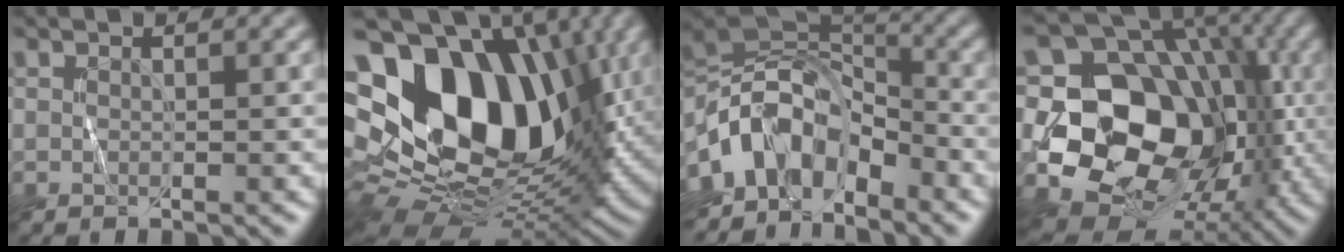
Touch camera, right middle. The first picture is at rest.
{"total": 19.7, "force": [4.6, 13.4, 13.7], "torque": [-0.271, -0.001, 0.089]}
{"total": 9.0, "force": [-5.0, 5.1, 5.5], "torque": [-0.082, 0.014, -0.107]}
{"total": 15.1, "force": [-1.3, 12.0, 9.1], "torque": [-0.128, -0.019, -0.034]}